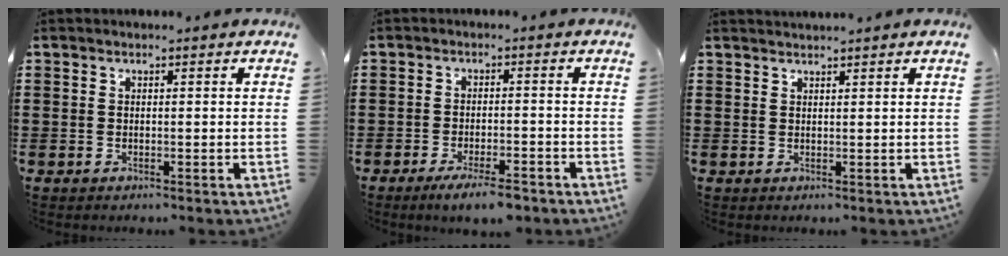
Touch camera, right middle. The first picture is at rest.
{"total": 4.1, "force": [-3.1, 0.6, 2.6], "torque": [-0.045, 0.000, -0.055]}
{"total": 1.2, "force": [1.2, -0.1, 0.1], "torque": [-0.002, -0.002, 0.023]}